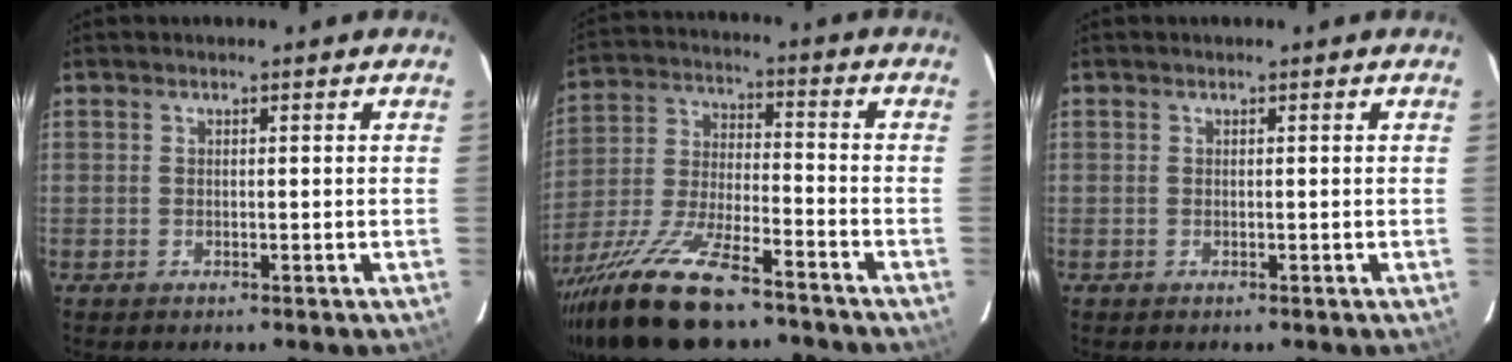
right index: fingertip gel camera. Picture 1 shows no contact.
{"total": 20.9, "force": [-15.6, 5.7, 12.6], "torque": [-0.260, -0.043, -0.272]}
{"total": 0.0}